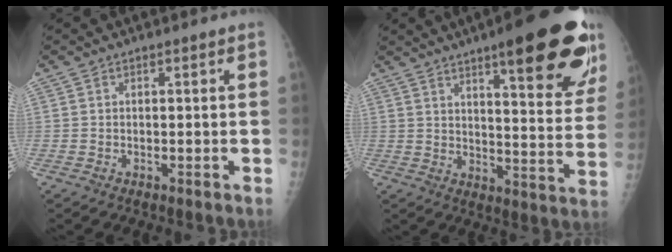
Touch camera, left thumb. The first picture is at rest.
{"total": 23.3, "force": [13.8, 5.4, 18.0], "torque": [-0.206, -0.058, 0.182]}